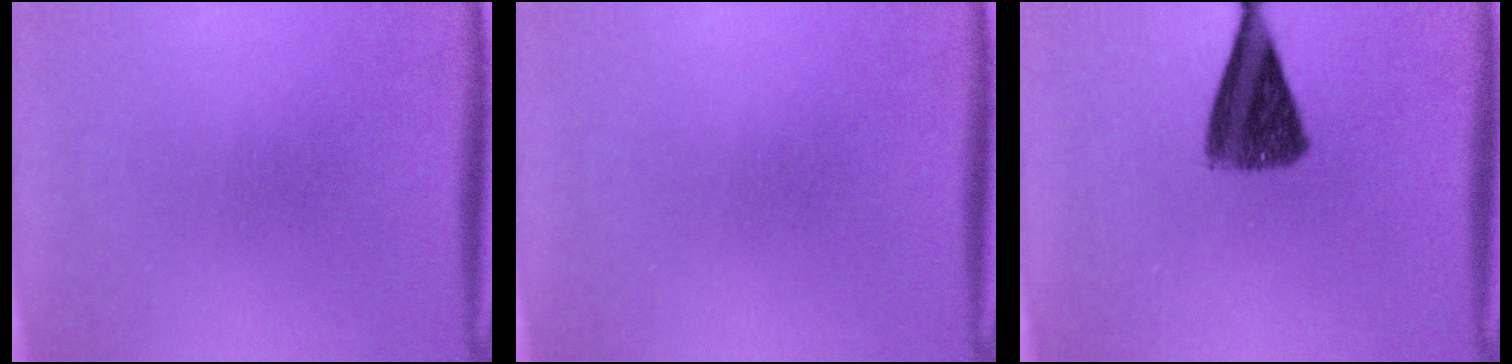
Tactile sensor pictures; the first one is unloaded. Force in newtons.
{"total": 0.0}
{"total": 9.4}